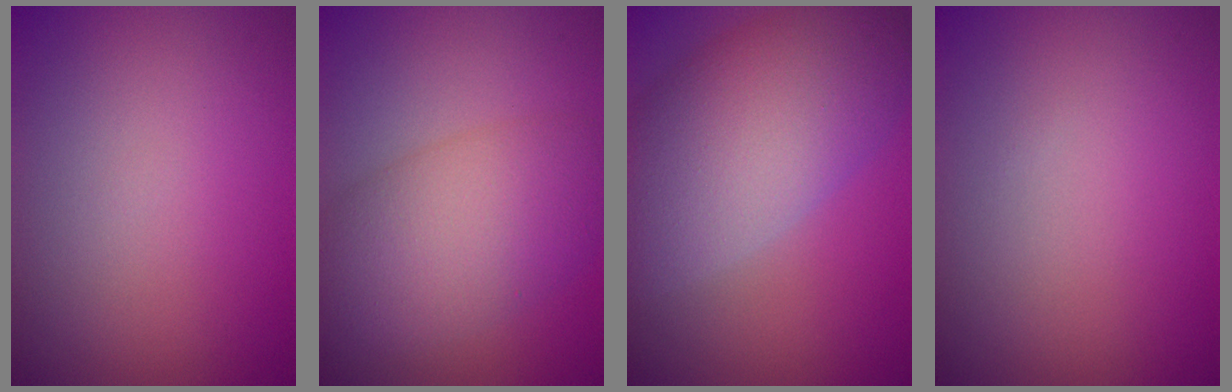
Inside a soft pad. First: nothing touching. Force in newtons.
{"total": 7.7, "press": 7.7, "slide": 0.4}
{"total": 9.8, "press": 9.8, "slide": 0.6}
{"total": 0.0}